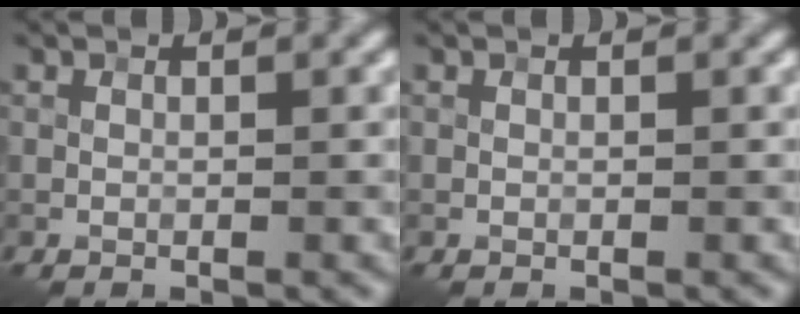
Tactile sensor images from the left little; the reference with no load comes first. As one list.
[{"total": 0.0}]